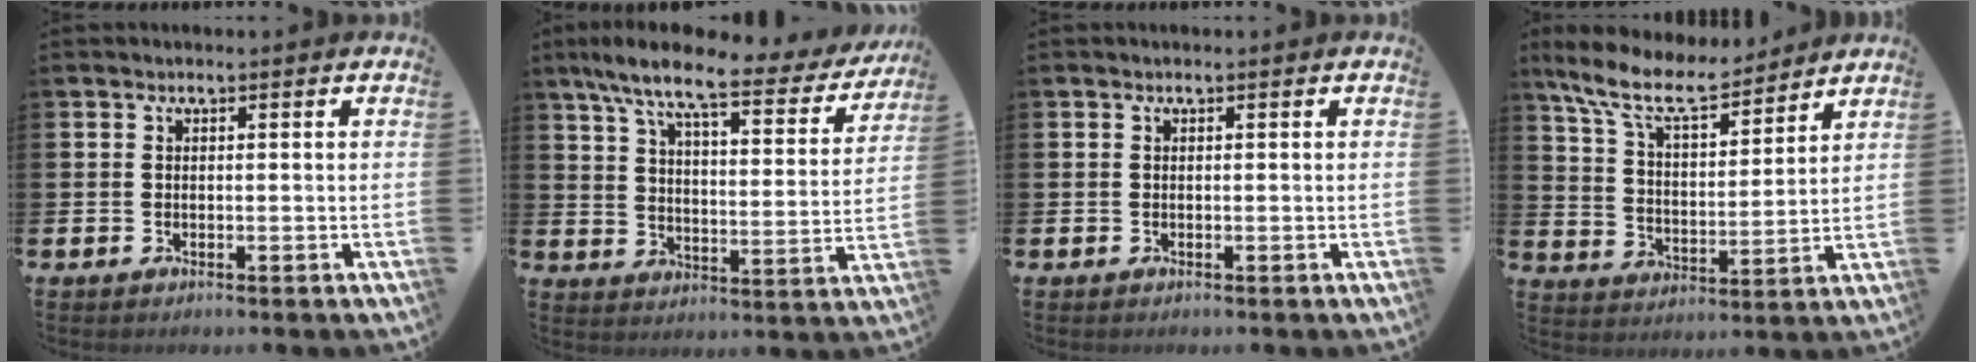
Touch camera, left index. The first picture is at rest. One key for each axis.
{"total": 9.7, "fx": 7.6, "fy": 2.0, "fz": 5.8, "tx": -0.127, "ty": -0.042, "tz": 0.120}
{"total": 0.0}
{"total": 10.0, "fx": 8.7, "fy": 2.6, "fz": 4.1, "tx": -0.117, "ty": -0.046, "tz": 0.156}